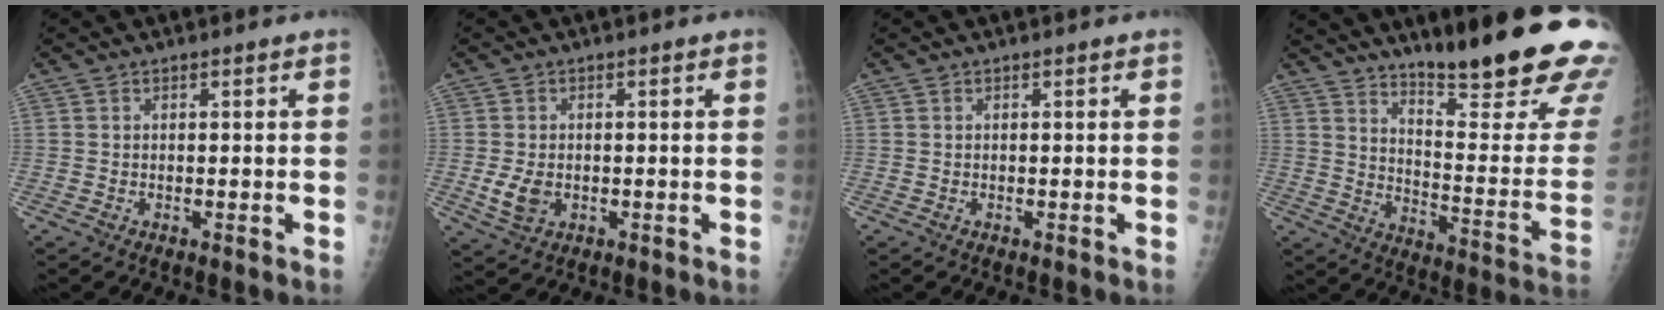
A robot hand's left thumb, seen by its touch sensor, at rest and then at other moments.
{"total": 4.4, "force": [-0.8, 3.1, 3.0], "torque": [-0.054, -0.004, -0.008]}
{"total": 0.0}
{"total": 27.5, "force": [19.4, 4.9, 18.8], "torque": [-0.221, -0.129, 0.271]}